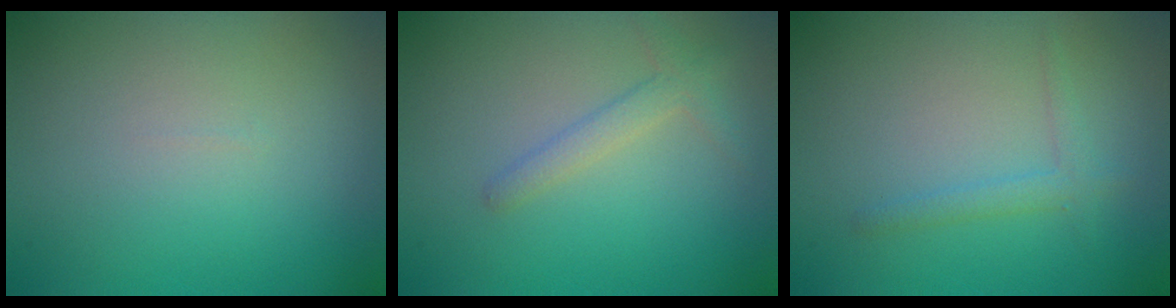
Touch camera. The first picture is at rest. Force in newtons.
{"total": 1.8, "press": 1.8, "slide": 0.1}
{"total": 1.5, "press": 1.5, "slide": 0.1}